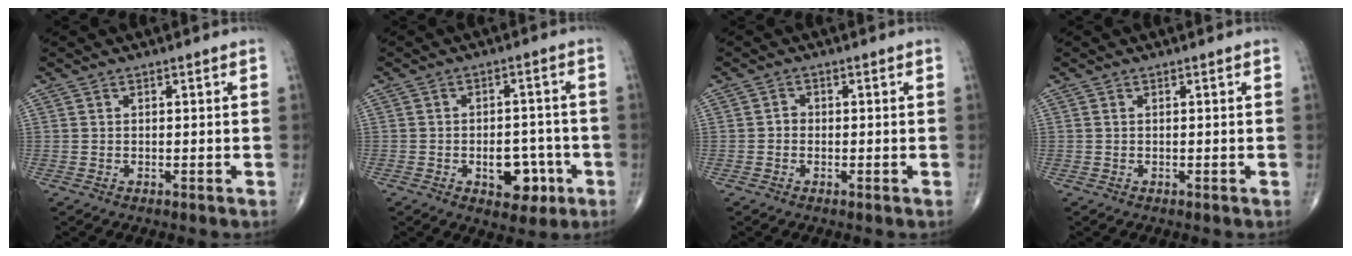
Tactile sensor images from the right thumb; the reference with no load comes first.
{"total": 8.1, "force": [-2.9, 5.0, 5.6], "torque": [-0.047, 0.024, -0.031]}
{"total": 1.2, "force": [-0.3, 1.0, 0.6], "torque": [0.001, 0.005, -0.010]}
{"total": 0.0}